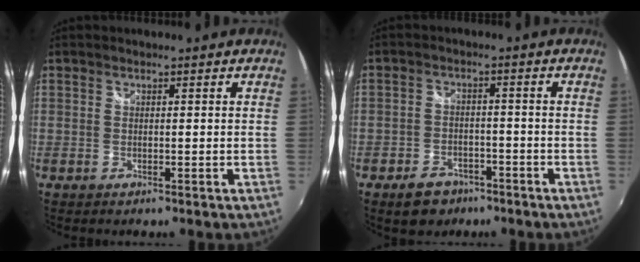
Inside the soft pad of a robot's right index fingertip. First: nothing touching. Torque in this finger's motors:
{"motor_torque": [0.40, -0.41, 0.18, 0.00]}